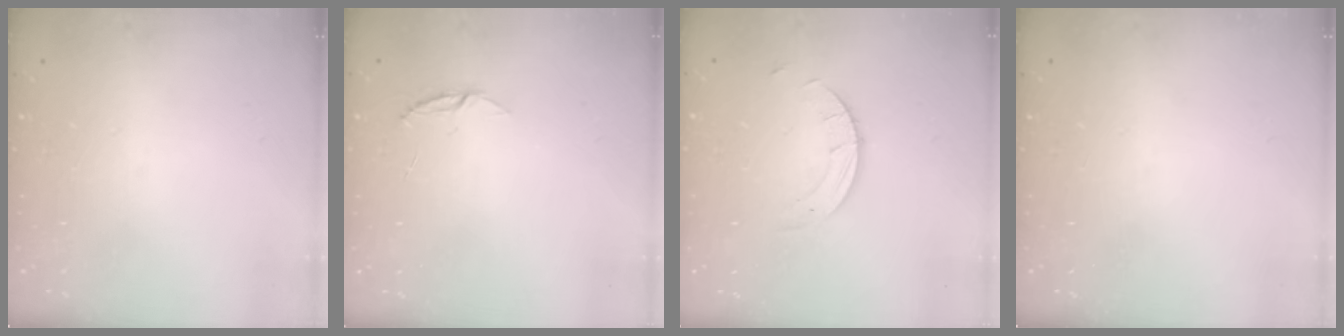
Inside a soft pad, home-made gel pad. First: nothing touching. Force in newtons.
{"total": 3.9, "press": 3.8, "slide": 0.4}
{"total": 3.1, "press": 3.1, "slide": 0.2}
{"total": 0.0}